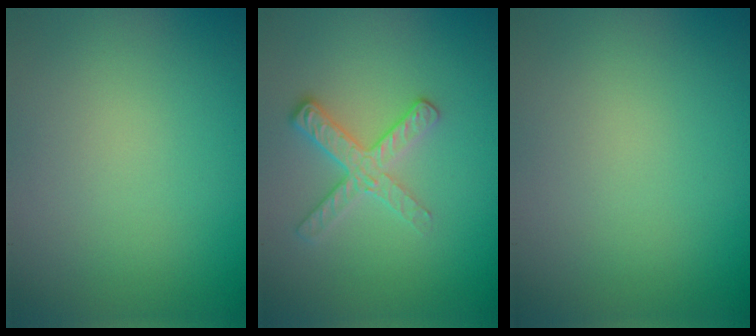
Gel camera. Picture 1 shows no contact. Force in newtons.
{"total": 2.7, "press": 2.5, "slide": 1.1}
{"total": 0.0}